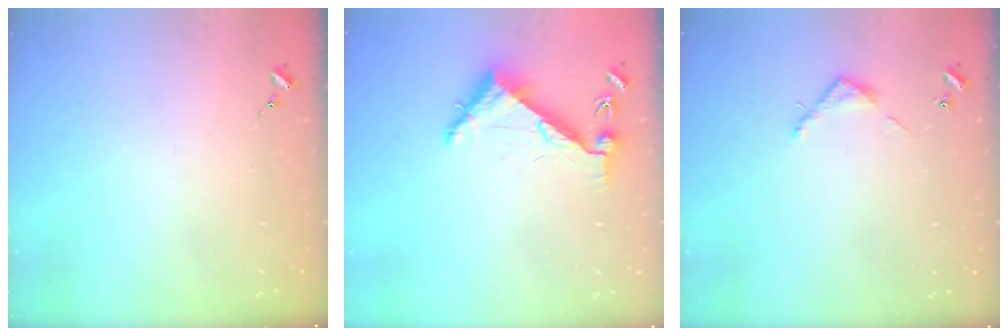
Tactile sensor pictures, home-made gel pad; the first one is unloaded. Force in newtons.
{"total": 6.7, "press": 6.7, "slide": 0.8}
{"total": 3.6, "press": 3.6, "slide": 0.2}